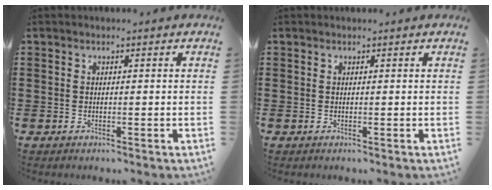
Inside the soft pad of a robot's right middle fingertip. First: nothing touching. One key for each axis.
{"total": 0.0}